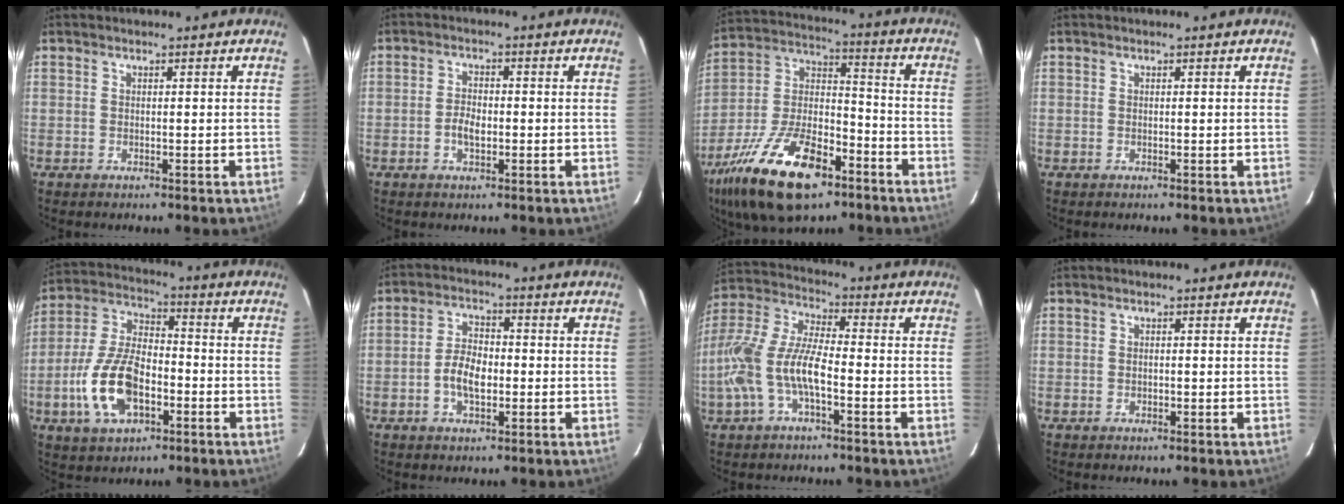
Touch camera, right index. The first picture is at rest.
{"total": 3.4, "force": [-1.0, 1.9, 2.6], "torque": [-0.051, 0.002, -0.018]}
{"total": 23.3, "force": [-13.8, 10.4, 15.6], "torque": [-0.320, -0.012, -0.240]}
{"total": 0.0}
{"total": 14.6, "force": [-4.9, 7.6, 11.4], "torque": [-0.244, 0.008, -0.086]}
{"total": 6.3, "force": [-1.5, 3.5, 5.0], "torque": [-0.099, 0.008, -0.027]}
{"total": 13.8, "force": [-4.2, 5.0, 12.2], "torque": [-0.262, 0.003, -0.085]}
{"total": 0.5, "force": [-0.1, 0.4, 0.3], "torque": [-0.004, 0.000, -0.002]}